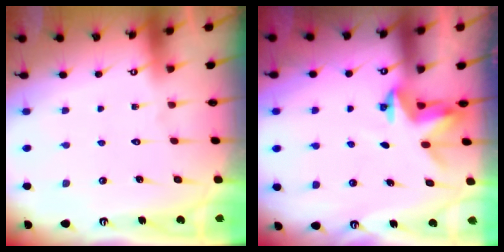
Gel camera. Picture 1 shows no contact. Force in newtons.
{"total": 3.1, "press": 3.1, "slide": 0.1}